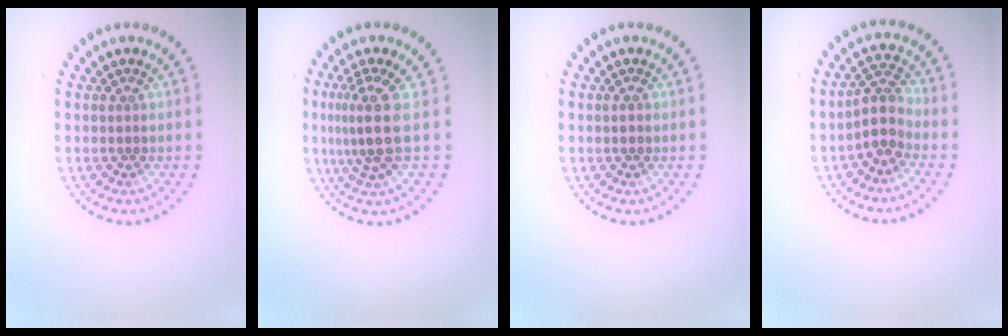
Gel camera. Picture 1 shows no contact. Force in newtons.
{"total": 3.4, "press": 2.6, "slide": 2.3}
{"total": 0.9, "press": 0.9, "slide": 0.1}
{"total": 2.9, "press": 2.4, "slide": 1.7}